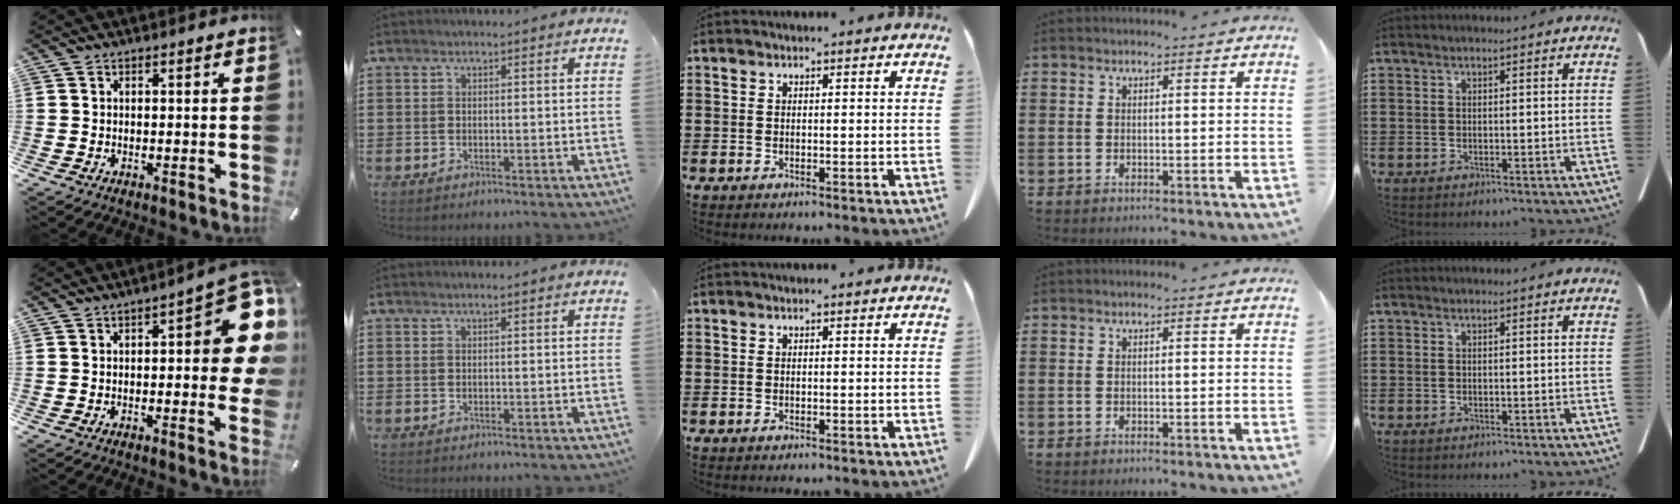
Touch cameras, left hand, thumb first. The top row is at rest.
{"thumb": {"total": 15.3, "force": [3.3, 5.6, 13.8], "torque": [-0.159, -0.026, 0.053]}}